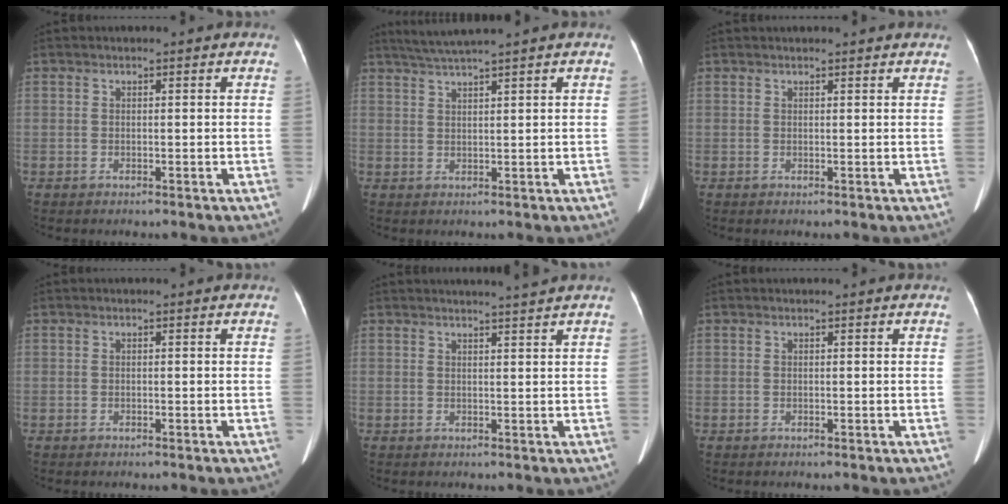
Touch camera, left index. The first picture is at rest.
{"total": 4.5, "force": [3.9, -1.3, 2.0], "torque": [-0.042, 0.013, 0.075]}
{"total": 4.3, "force": [4.1, 0.2, 1.3], "torque": [-0.017, 0.023, 0.045]}
{"total": 0.0}
{"total": 4.0, "force": [3.6, -1.2, 1.2], "torque": [-0.015, -0.001, 0.046]}
{"total": 0.0}